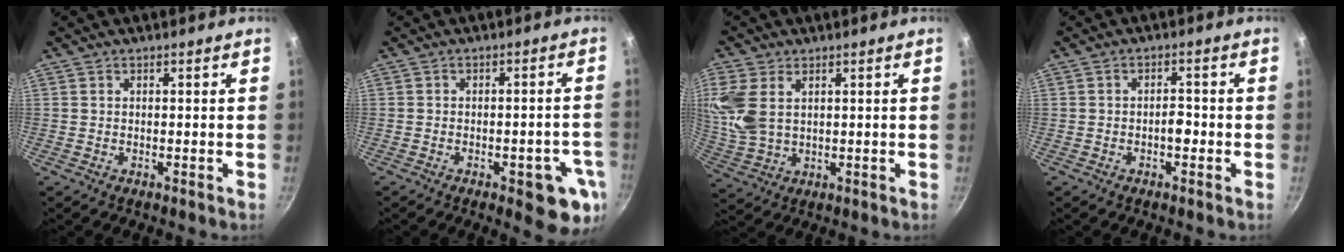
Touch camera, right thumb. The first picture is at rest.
{"total": 9.9, "force": [-3.8, 3.9, 8.3], "torque": [-0.066, 0.012, -0.045]}
{"total": 10.1, "force": [3.0, 6.4, 7.2], "torque": [-0.155, -0.005, 0.066]}
{"total": 2.5, "force": [-0.9, 1.3, 1.9], "torque": [-0.018, 0.015, -0.016]}